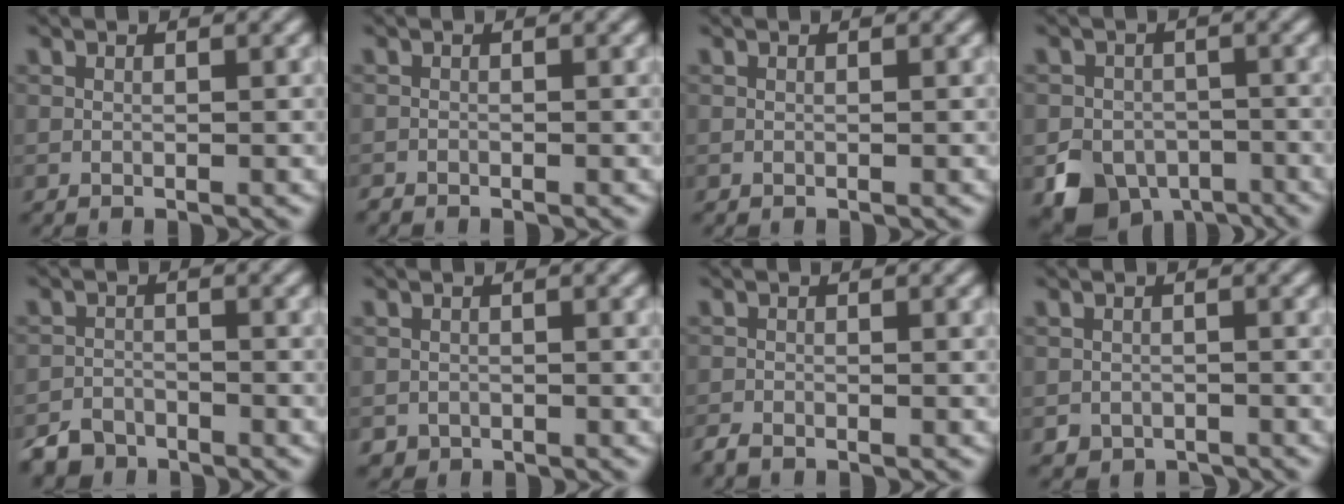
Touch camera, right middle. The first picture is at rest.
{"total": 0.8, "force": [-0.8, 0.2, 0.0], "torque": [-0.001, -0.002, -0.018]}
{"total": 0.0}
{"total": 6.6, "force": [-3.7, 5.0, 2.3], "torque": [-0.030, -0.013, -0.066]}
{"total": 4.0, "force": [-3.6, 1.7, 0.6], "torque": [-0.005, -0.005, -0.065]}
{"total": 1.0, "force": [-0.6, 0.8, -0.1], "torque": [0.011, -0.002, -0.015]}
{"total": 1.4, "force": [-1.3, 0.4, 0.4], "torque": [-0.010, -0.002, -0.032]}
{"total": 1.8, "force": [-1.2, 1.3, 0.2], "torque": [0.005, -0.005, -0.025]}